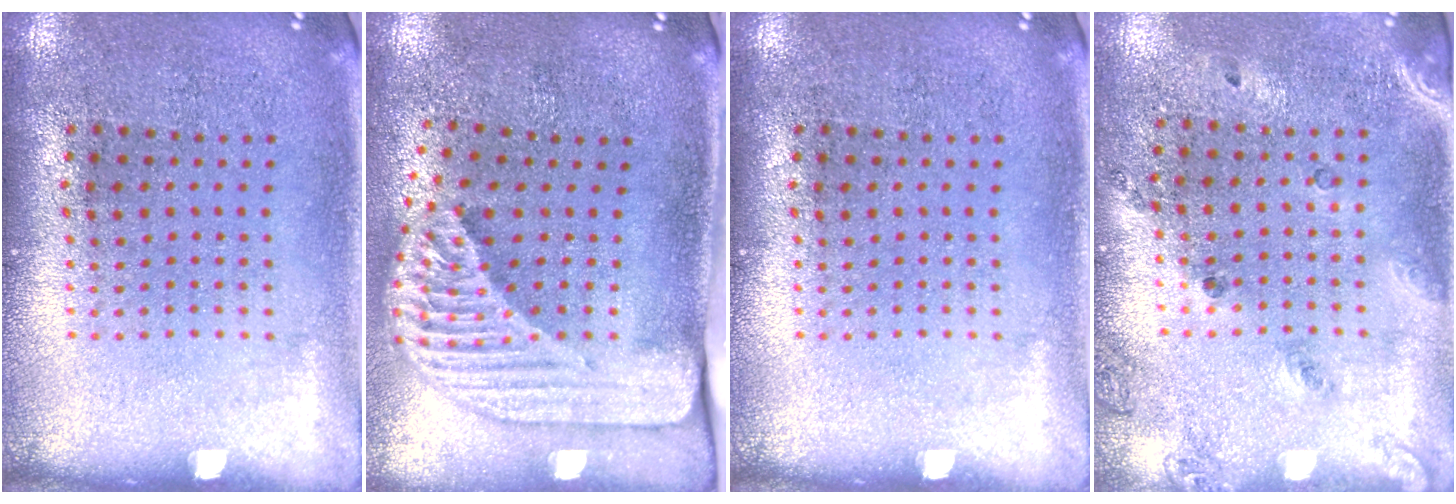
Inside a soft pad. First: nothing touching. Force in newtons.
{"total": 2.5, "press": 1.7, "slide": 1.8}
{"total": 0.0}
{"total": 1.6, "press": 1.1, "slide": 1.1}